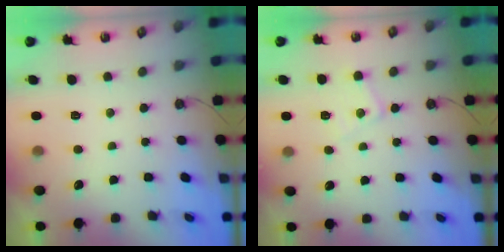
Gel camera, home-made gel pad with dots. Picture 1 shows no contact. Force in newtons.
{"total": 7.6, "press": 7.6, "slide": 0.5}